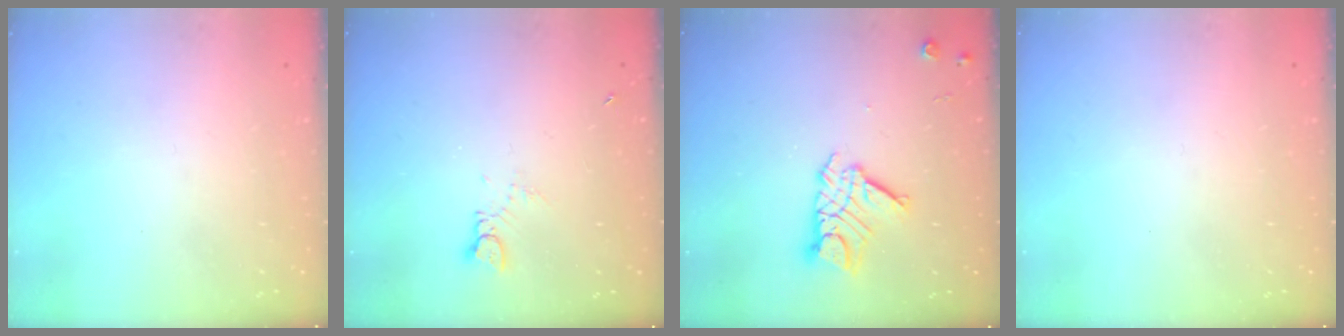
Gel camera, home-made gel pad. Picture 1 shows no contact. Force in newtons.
{"total": 1.6, "press": 1.6, "slide": 0.2}
{"total": 12.1, "press": 12.1, "slide": 1.1}
{"total": 0.0}